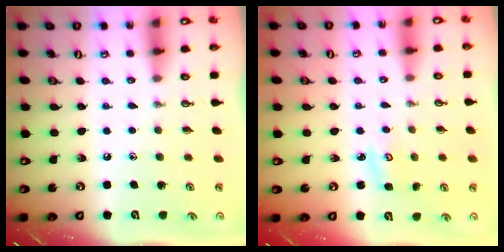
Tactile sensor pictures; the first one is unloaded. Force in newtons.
{"total": 3.4, "press": 3.4, "slide": 0.3}